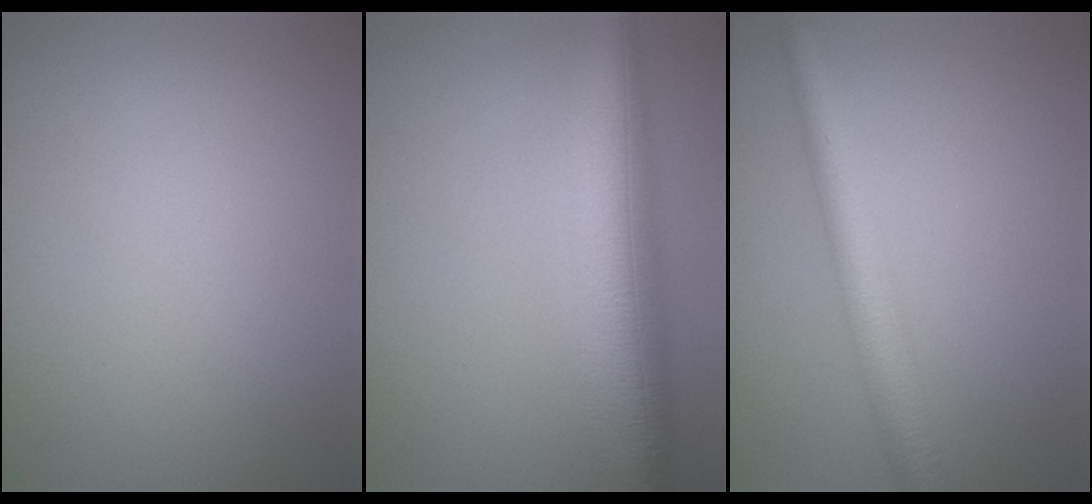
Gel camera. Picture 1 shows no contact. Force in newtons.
{"total": 10.2, "press": 10.2, "slide": 0.6}
{"total": 3.9, "press": 3.9, "slide": 0.2}